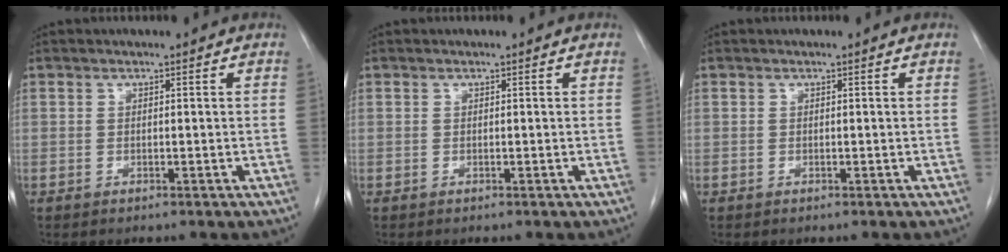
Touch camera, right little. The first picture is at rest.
{"total": 0.0}
{"total": 0.0}